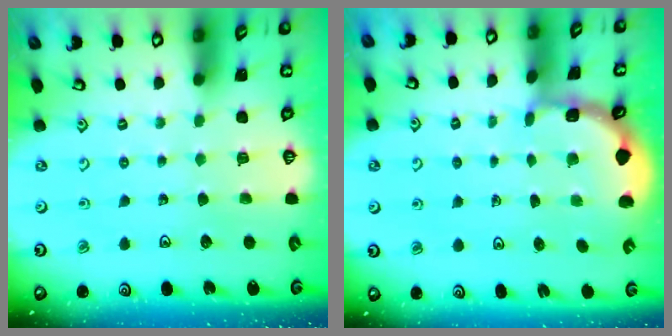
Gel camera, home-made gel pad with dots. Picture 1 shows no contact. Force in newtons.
{"total": 2.0, "press": 2.0, "slide": 0.3}